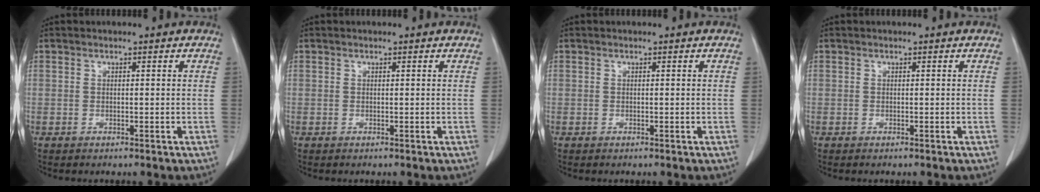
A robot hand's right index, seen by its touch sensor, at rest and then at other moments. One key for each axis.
{"total": 0.0}
{"total": 0.0}
{"total": 0.0}